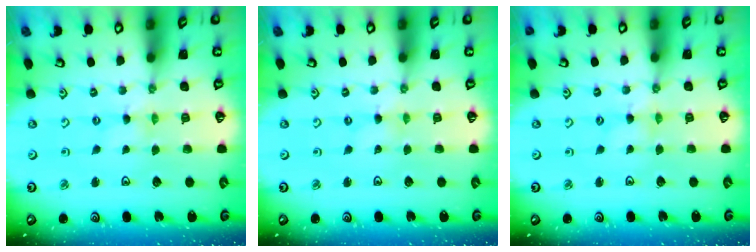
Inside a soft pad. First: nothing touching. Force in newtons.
{"total": 0.0}
{"total": 1.7, "press": 1.7, "slide": 0.2}